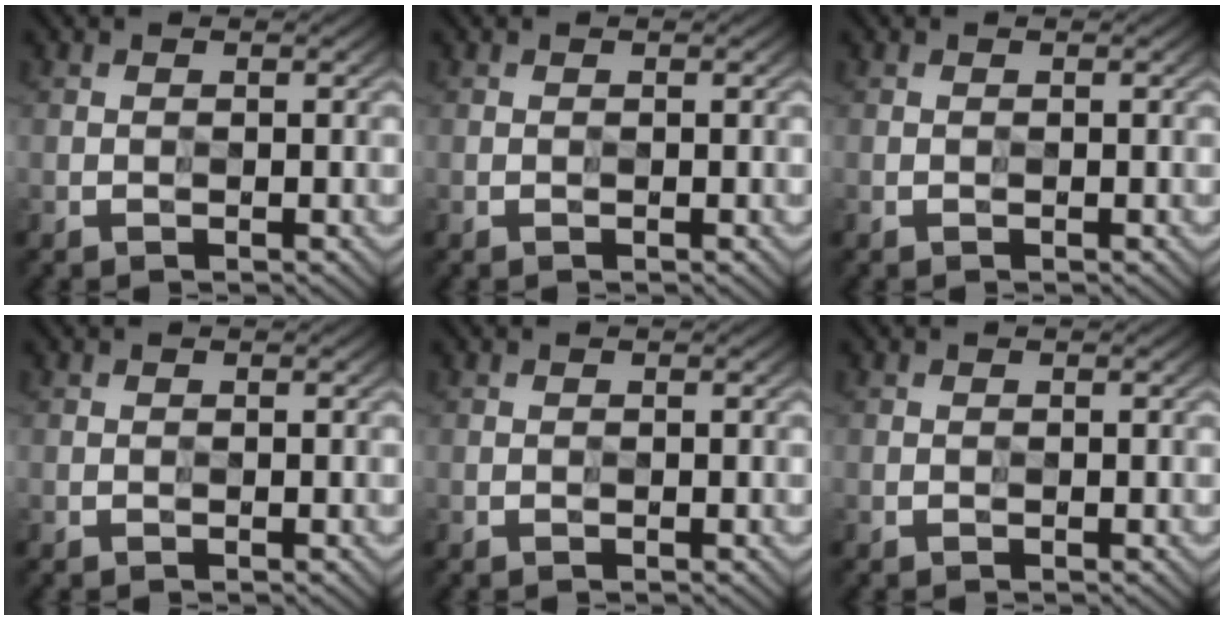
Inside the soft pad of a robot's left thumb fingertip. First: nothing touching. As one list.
[{"total": 0.0}, {"total": 0.0}, {"total": 0.0}, {"total": 0.0}, {"total": 0.0}]